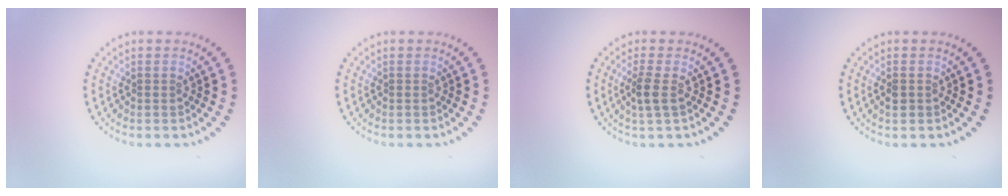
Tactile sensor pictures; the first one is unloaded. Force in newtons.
{"total": 0.0}
{"total": 1.7, "press": 1.4, "slide": 0.9}
{"total": 1.2, "press": 1.1, "slide": 0.4}